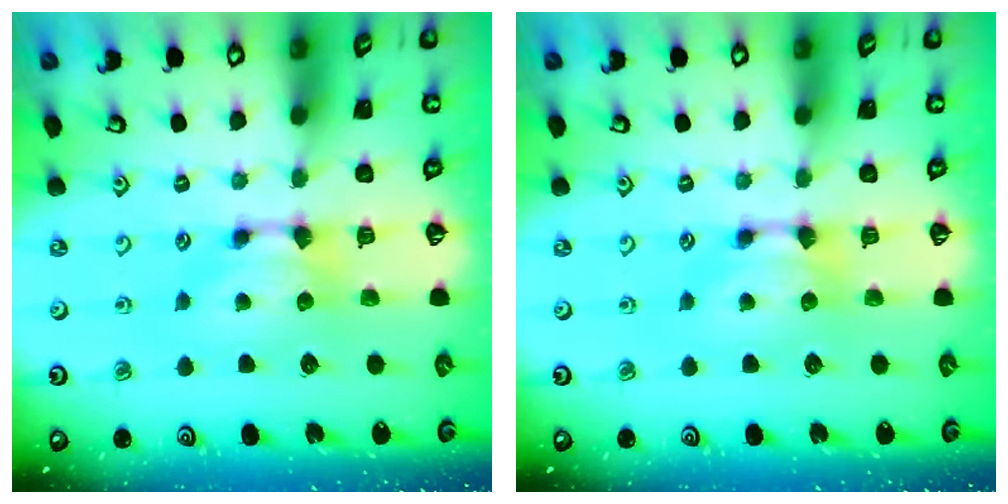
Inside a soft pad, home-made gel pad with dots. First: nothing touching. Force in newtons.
{"total": 0.0}